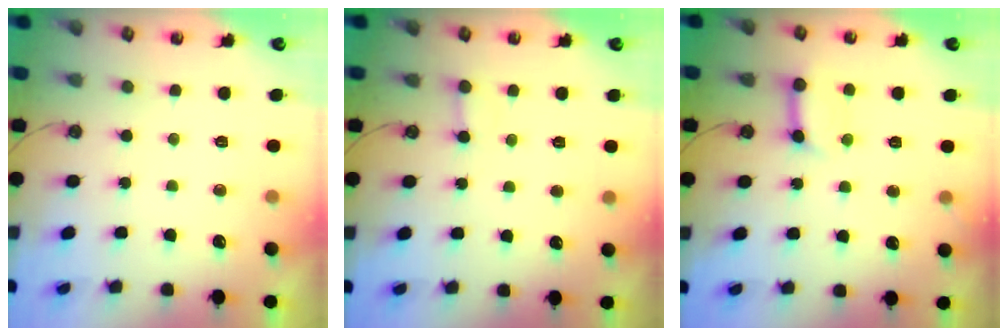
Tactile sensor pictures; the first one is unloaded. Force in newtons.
{"total": 2.8, "press": 2.8, "slide": 0.4}
{"total": 10.7, "press": 10.6, "slide": 1.3}